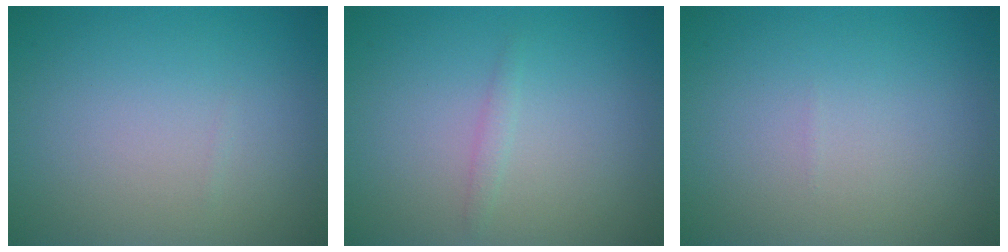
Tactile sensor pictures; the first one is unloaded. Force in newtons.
{"total": 0.8, "press": 0.8, "slide": 0.0}
{"total": 0.0}